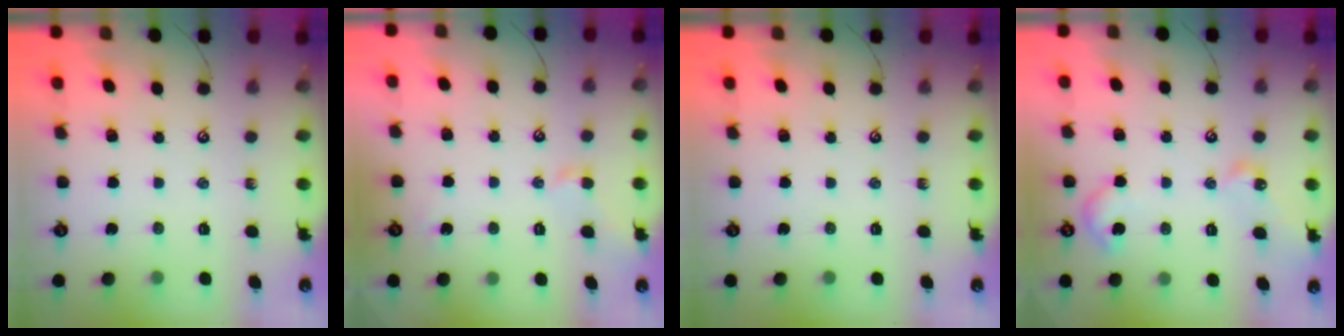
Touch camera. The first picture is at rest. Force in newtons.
{"total": 0.9, "press": 0.9, "slide": 0.1}
{"total": 0.0}
{"total": 8.5, "press": 8.5, "slide": 0.4}